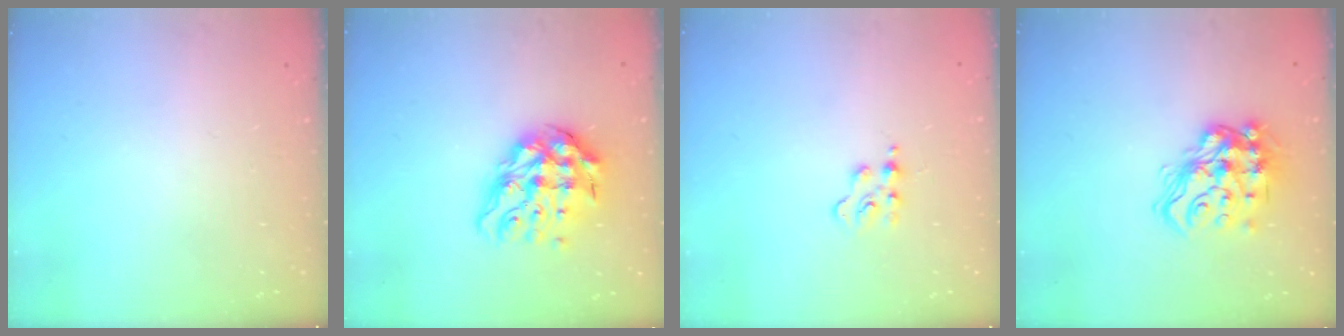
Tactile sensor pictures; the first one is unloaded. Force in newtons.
{"total": 14.4, "press": 14.3, "slide": 1.8}
{"total": 2.8, "press": 2.8, "slide": 0.3}
{"total": 17.0, "press": 17.0, "slide": 0.9}